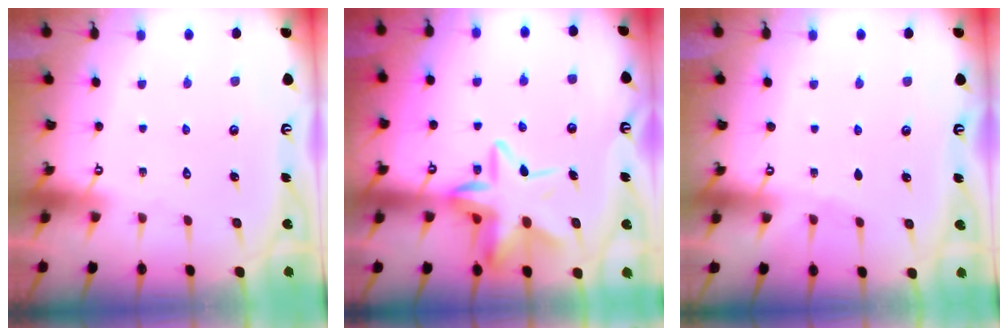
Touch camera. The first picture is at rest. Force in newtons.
{"total": 15.6, "press": 15.5, "slide": 1.7}
{"total": 2.9, "press": 2.9, "slide": 0.4}